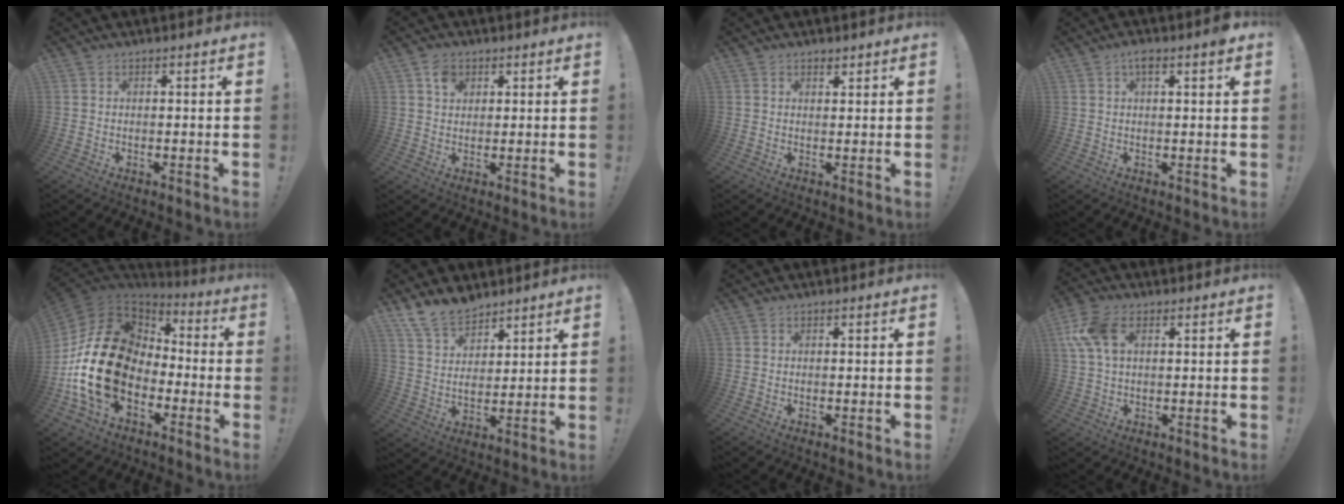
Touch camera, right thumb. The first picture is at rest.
{"total": 4.4, "force": [2.2, 3.4, 1.7], "torque": [-0.011, -0.007, 0.036]}
{"total": 1.4, "force": [1.2, 0.7, 0.5], "torque": [0.001, -0.007, 0.020]}
{"total": 3.2, "force": [1.6, 0.8, 2.7], "torque": [-0.038, -0.002, 0.021]}
{"total": 23.1, "force": [-2.9, 15.9, 16.5], "torque": [-0.340, 0.022, -0.037]}
{"total": 10.7, "force": [9.0, 4.9, 3.1], "torque": [-0.065, -0.059, 0.176]}
{"total": 0.0}
{"total": 10.1, "force": [3.5, 5.6, 7.6], "torque": [-0.163, 0.001, 0.065]}